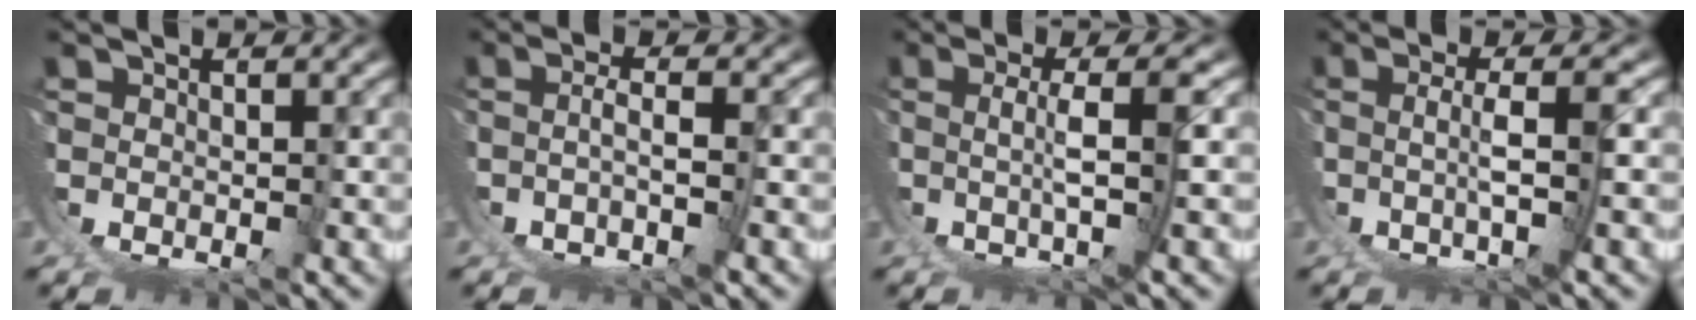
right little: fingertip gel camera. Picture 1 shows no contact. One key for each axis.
{"total": 2.9, "fx": -1.5, "fy": -0.8, "fz": 2.4, "tx": -0.030, "ty": -0.011, "tz": -0.017}
{"total": 4.9, "fx": 0.3, "fy": -1.3, "fz": 4.8, "tx": -0.064, "ty": -0.006, "tz": 0.014}
{"total": 4.4, "fx": -0.5, "fy": -1.2, "fz": 4.2, "tx": -0.059, "ty": -0.011, "tz": 0.003}